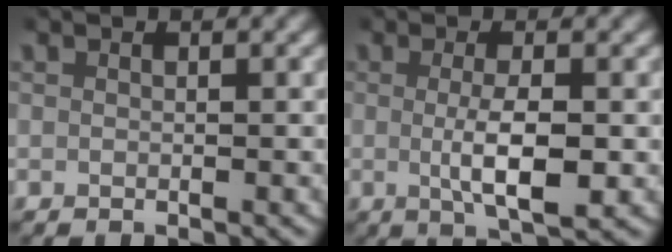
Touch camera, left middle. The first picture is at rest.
{"total": 4.2, "force": [-0.5, 1.0, 4.1], "torque": [-0.072, -0.010, -0.004]}